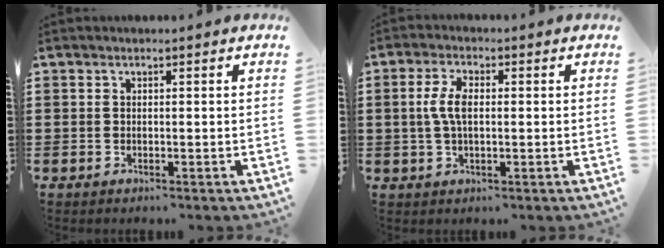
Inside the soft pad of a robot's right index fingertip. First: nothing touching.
{"total": 4.9, "force": [0.3, 2.2, 4.4], "torque": [-0.110, -0.001, -0.004]}